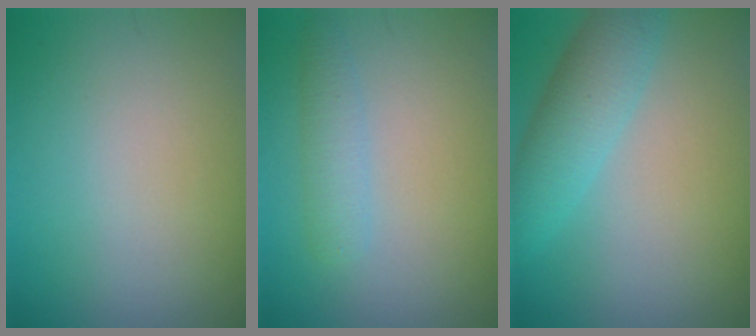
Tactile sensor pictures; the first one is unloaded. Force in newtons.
{"total": 2.2, "press": 2.2, "slide": 0.1}
{"total": 4.4, "press": 4.4, "slide": 0.1}